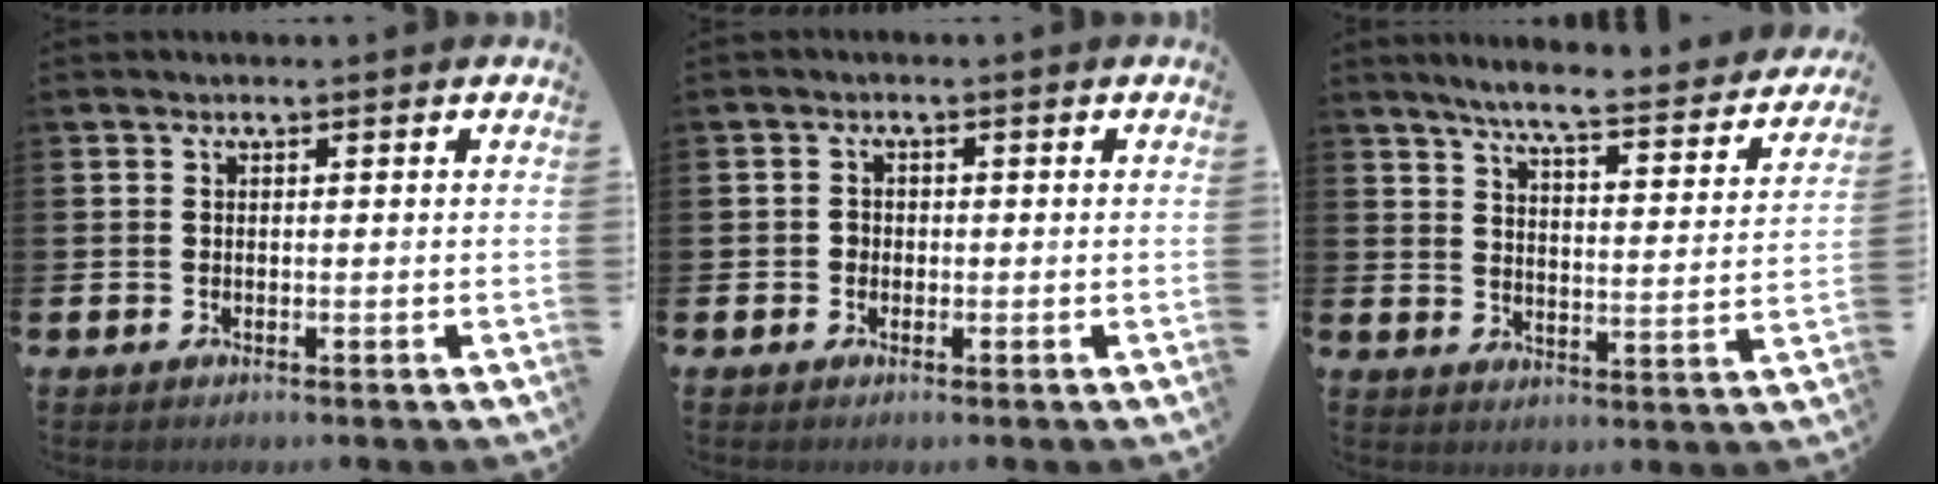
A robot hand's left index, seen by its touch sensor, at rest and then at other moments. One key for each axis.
{"total": 1.2, "fx": -0.3, "fy": 1.2, "fz": 0.3, "tx": 0.003, "ty": 0.002, "tz": -0.011}
{"total": 6.3, "fx": 5.7, "fy": -0.1, "fz": 2.7, "tx": -0.069, "ty": -0.047, "tz": 0.090}